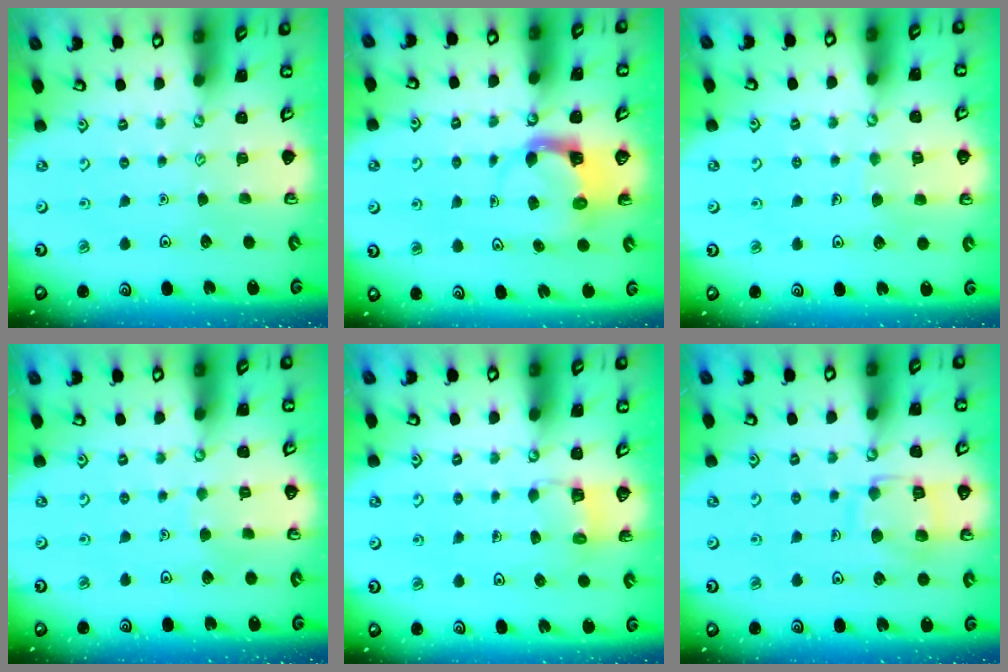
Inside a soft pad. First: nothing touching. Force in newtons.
{"total": 3.9, "press": 3.9, "slide": 0.3}
{"total": 4.4, "press": 4.4, "slide": 0.3}
{"total": 3.6, "press": 3.6, "slide": 0.3}
{"total": 3.2, "press": 3.2, "slide": 0.2}
{"total": 11.2, "press": 11.2, "slide": 1.0}